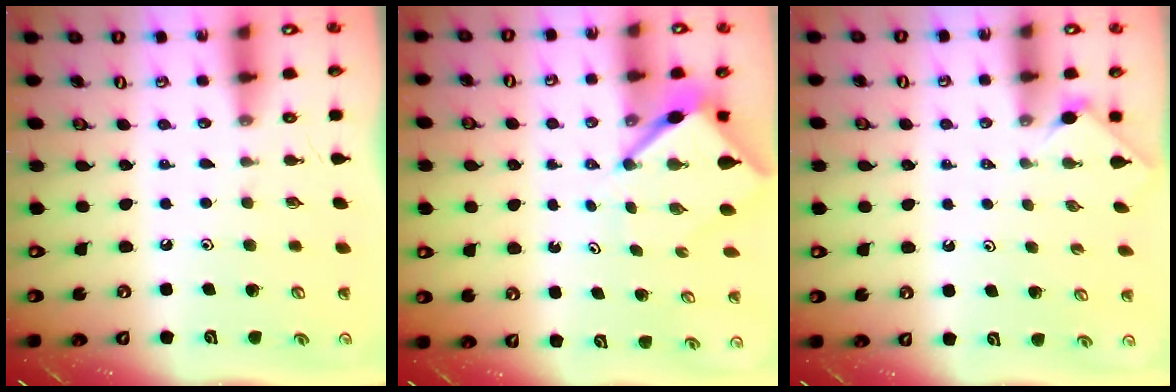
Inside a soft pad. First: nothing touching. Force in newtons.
{"total": 6.0, "press": 5.9, "slide": 0.5}
{"total": 1.7, "press": 1.7, "slide": 0.4}